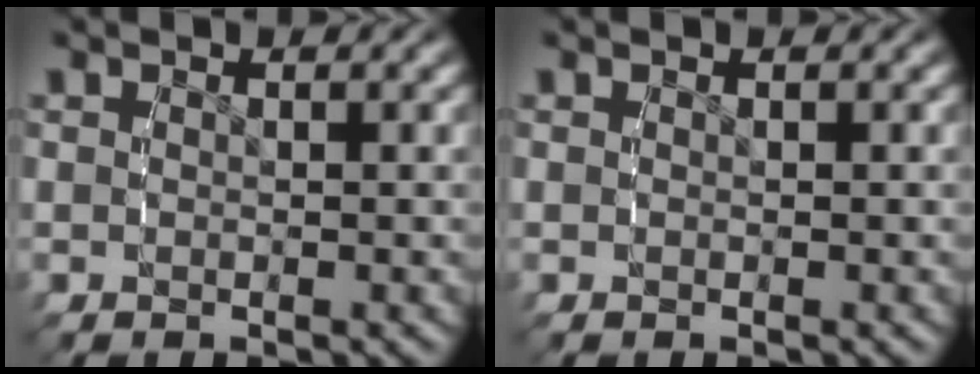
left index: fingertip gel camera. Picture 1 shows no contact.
{"total": 0.0}